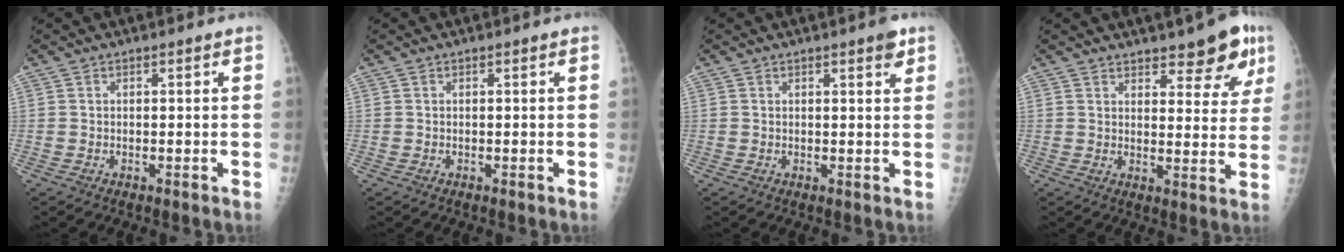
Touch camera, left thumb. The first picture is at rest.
{"total": 0.0}
{"total": 2.3, "force": [1.4, 0.5, 1.7], "torque": [-0.019, -0.006, 0.016]}
{"total": 9.4, "force": [6.3, 3.4, 6.1], "torque": [-0.042, -0.035, 0.083]}